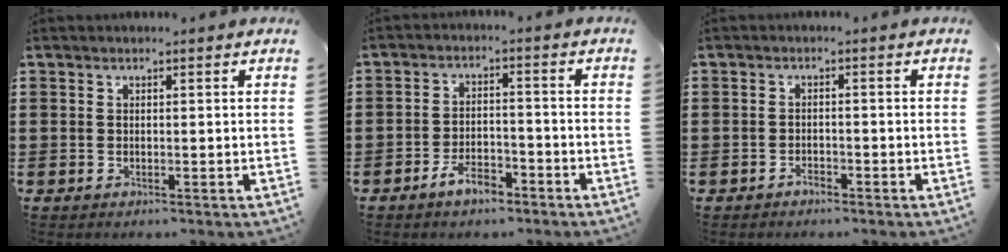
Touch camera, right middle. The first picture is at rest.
{"total": 4.8, "force": [-3.6, 1.8, 2.5], "torque": [-0.047, 0.010, -0.070]}
{"total": 1.4, "force": [-1.2, 0.4, 0.5], "torque": [-0.014, -0.003, -0.024]}